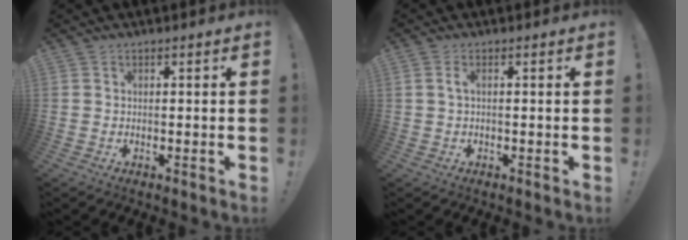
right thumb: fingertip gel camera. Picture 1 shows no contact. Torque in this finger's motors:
{"motor_torque": [-0.39, 0.02, 0.09, 0.05, 0.07]}